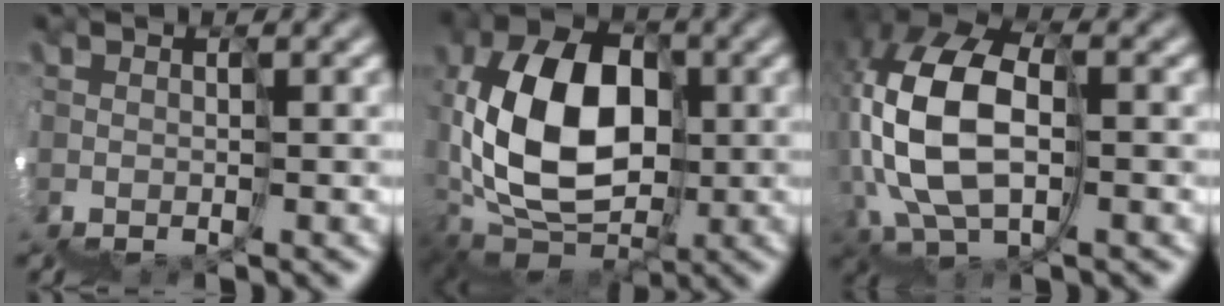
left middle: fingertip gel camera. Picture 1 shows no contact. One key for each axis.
{"total": 8.6, "fx": 1.7, "fy": 6.1, "fz": 5.9, "tx": -0.097, "ty": 0.049, "tz": 0.011}
{"total": 8.3, "fx": 2.4, "fy": 5.1, "fz": 6.0, "tx": -0.164, "ty": 0.040, "tz": 0.033}